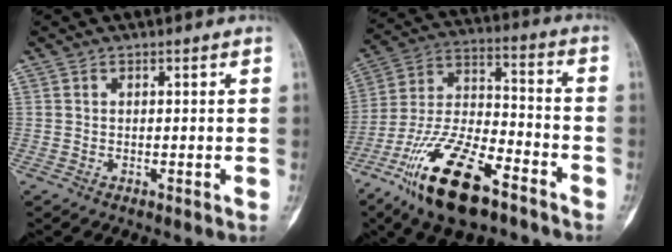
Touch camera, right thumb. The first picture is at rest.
{"total": 20.6, "force": [-12.6, 8.1, 14.2], "torque": [-0.274, 0.064, -0.230]}